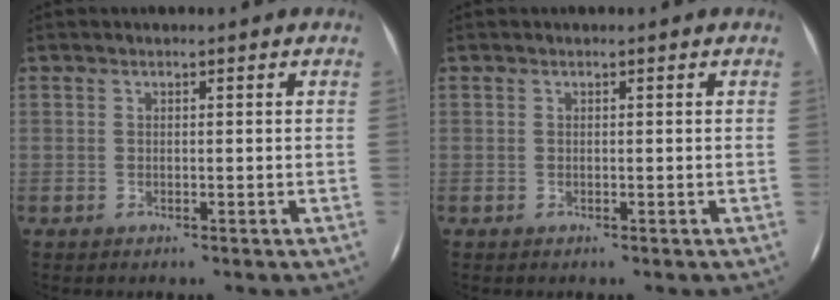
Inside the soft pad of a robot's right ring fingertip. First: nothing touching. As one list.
[{"total": 0.0}]